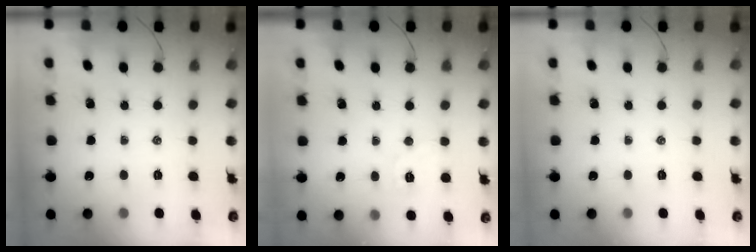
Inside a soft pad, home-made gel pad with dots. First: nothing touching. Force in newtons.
{"total": 5.0, "press": 4.8, "slide": 1.3}
{"total": 0.0}